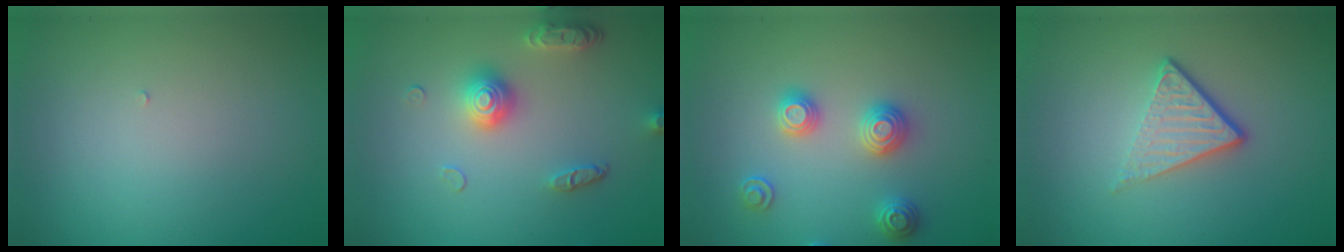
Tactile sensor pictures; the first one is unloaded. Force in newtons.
{"total": 3.6, "press": 3.0, "slide": 2.0}
{"total": 2.8, "press": 2.8, "slide": 0.2}
{"total": 3.7, "press": 2.4, "slide": 2.8}